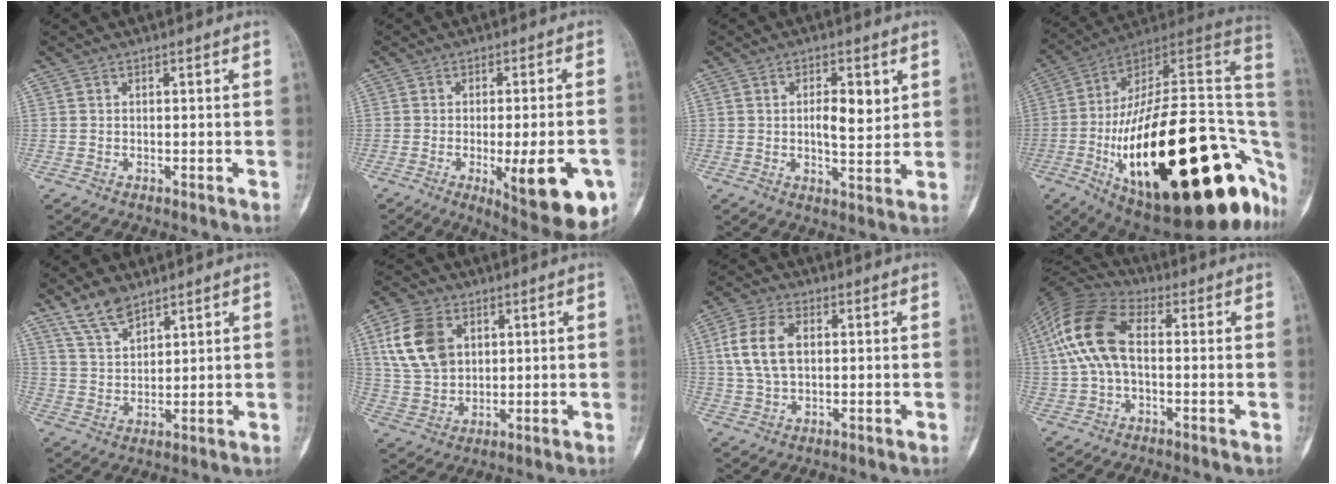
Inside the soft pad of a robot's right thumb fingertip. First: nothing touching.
{"total": 15.5, "force": [-5.1, 4.4, 13.9], "torque": [-0.149, 0.002, -0.053]}
{"total": 6.6, "force": [1.7, 2.8, 5.7], "torque": [-0.076, -0.012, 0.028]}
{"total": 43.3, "force": [-10.2, 16.8, 38.6], "torque": [-0.510, 0.048, -0.153]}
{"total": 6.8, "force": [5.3, 2.8, 3.2], "torque": [-0.046, -0.027, 0.109]}
{"total": 12.7, "force": [4.2, 9.0, 7.9], "torque": [-0.138, -0.008, 0.087]}
{"total": 9.4, "force": [1.7, 5.8, 7.2], "torque": [-0.142, 0.009, 0.034]}
{"total": 13.6, "force": [1.2, 7.9, 11.1], "torque": [-0.234, 0.032, 0.013]}